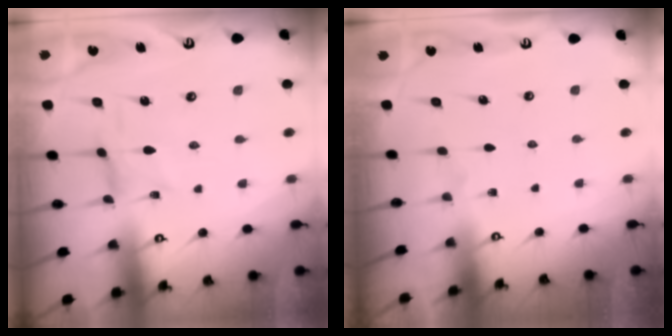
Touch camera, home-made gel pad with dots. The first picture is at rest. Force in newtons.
{"total": 0.0}